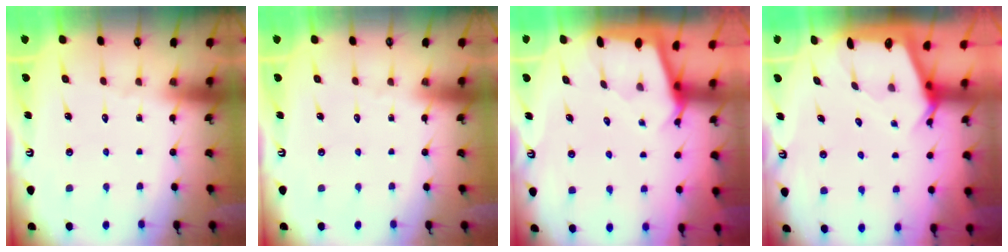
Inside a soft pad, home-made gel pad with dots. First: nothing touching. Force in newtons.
{"total": 0.0}
{"total": 2.2, "press": 2.2, "slide": 0.3}
{"total": 2.7, "press": 2.7, "slide": 0.1}